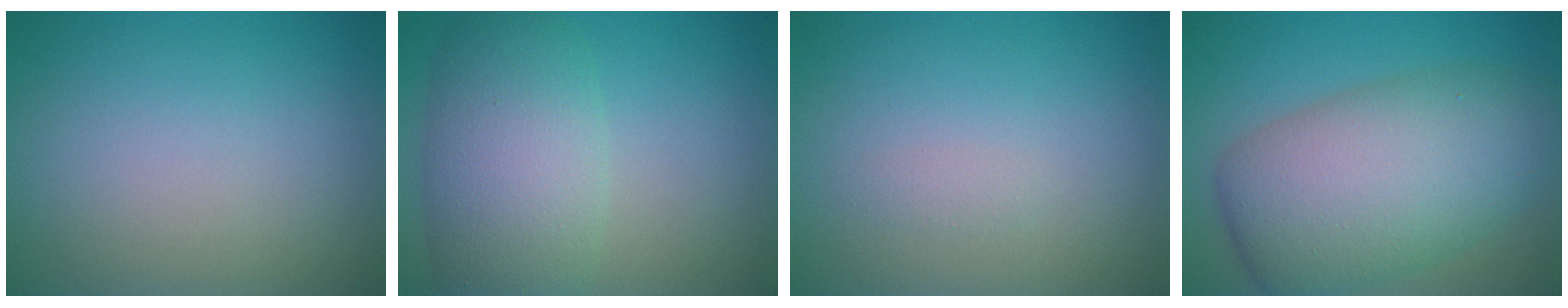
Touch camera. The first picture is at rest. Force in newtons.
{"total": 7.2, "press": 7.2, "slide": 0.1}
{"total": 0.6, "press": 0.6, "slide": 0.0}
{"total": 10.3, "press": 10.3, "slide": 0.3}